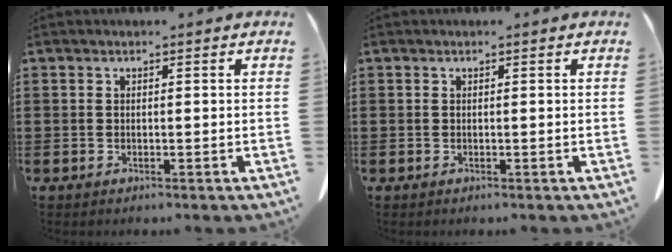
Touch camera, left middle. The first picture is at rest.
{"total": 0.0}